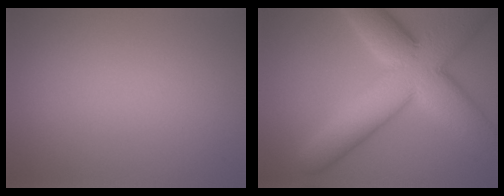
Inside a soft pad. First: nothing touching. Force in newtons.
{"total": 11.9, "press": 11.9, "slide": 0.7}